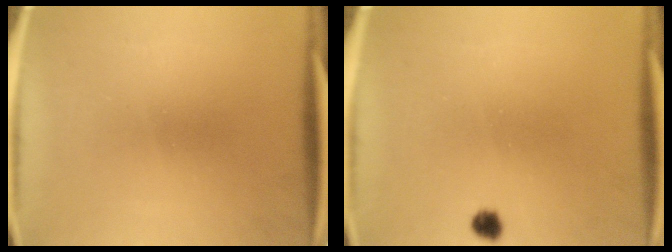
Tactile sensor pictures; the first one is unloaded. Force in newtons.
{"total": 1.8}